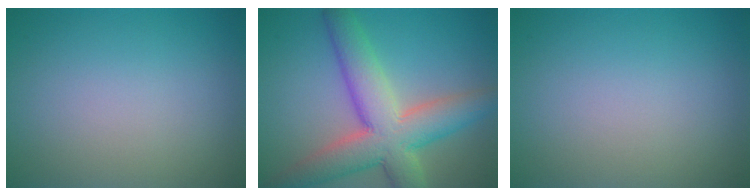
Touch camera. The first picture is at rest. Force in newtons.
{"total": 8.9, "press": 8.8, "slide": 0.6}
{"total": 0.0}